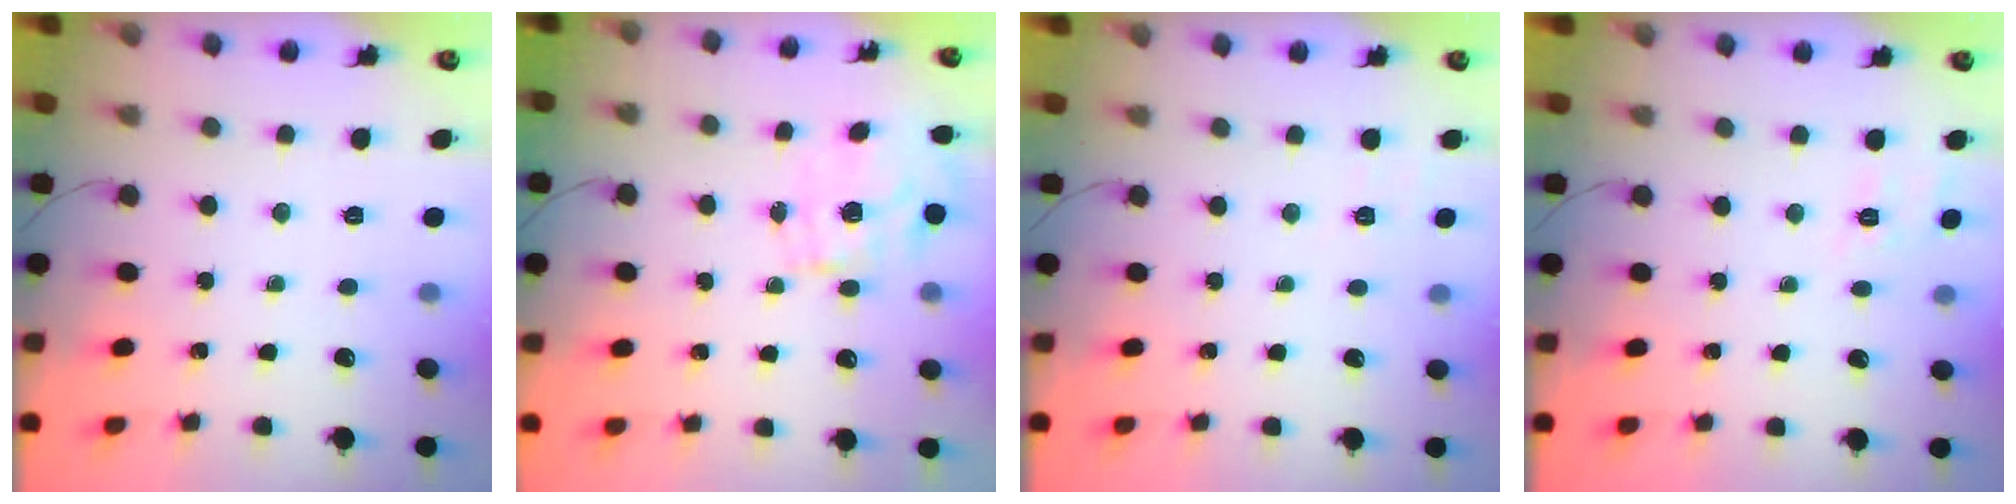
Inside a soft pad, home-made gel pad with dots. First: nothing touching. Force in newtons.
{"total": 2.1, "press": 0.6, "slide": 2.0}
{"total": 1.6, "press": 0.1, "slide": 1.6}
{"total": 3.4, "press": 3.0, "slide": 1.7}